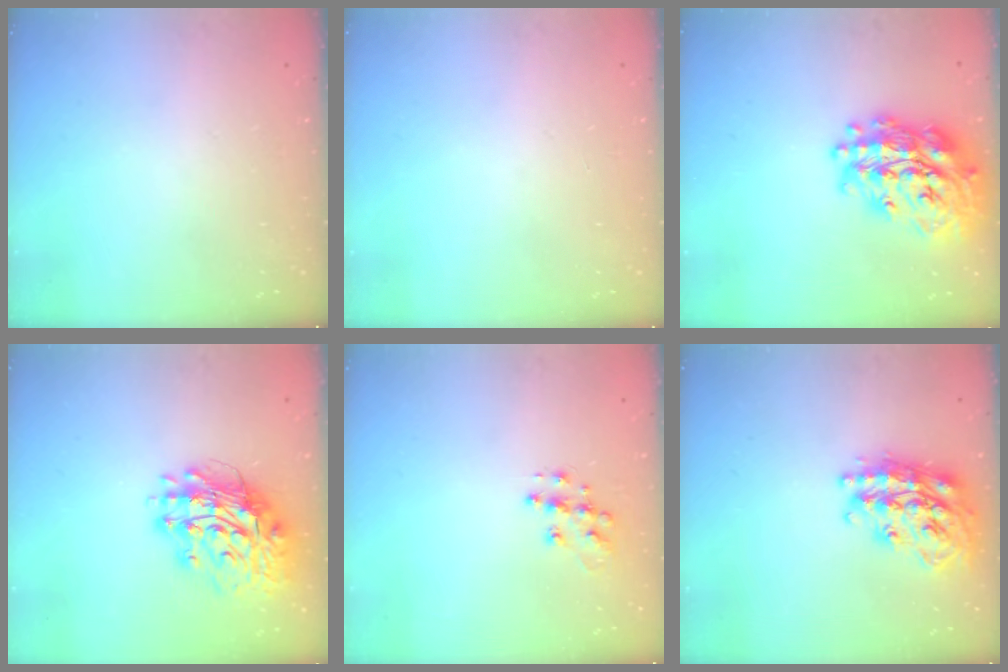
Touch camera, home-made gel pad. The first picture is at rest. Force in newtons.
{"total": 0.0}
{"total": 25.9, "press": 25.8, "slide": 2.3}
{"total": 16.0, "press": 15.9, "slide": 2.1}
{"total": 10.2, "press": 10.2, "slide": 0.7}
{"total": 23.5, "press": 23.4, "slide": 2.0}